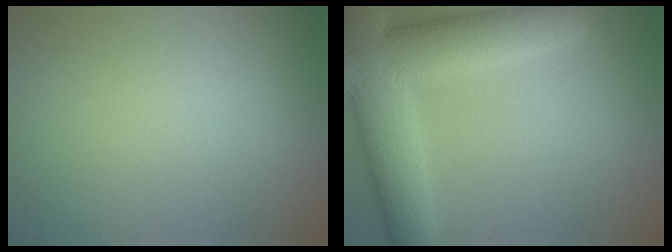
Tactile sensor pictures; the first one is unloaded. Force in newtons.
{"total": 10.2, "press": 10.2, "slide": 0.9}